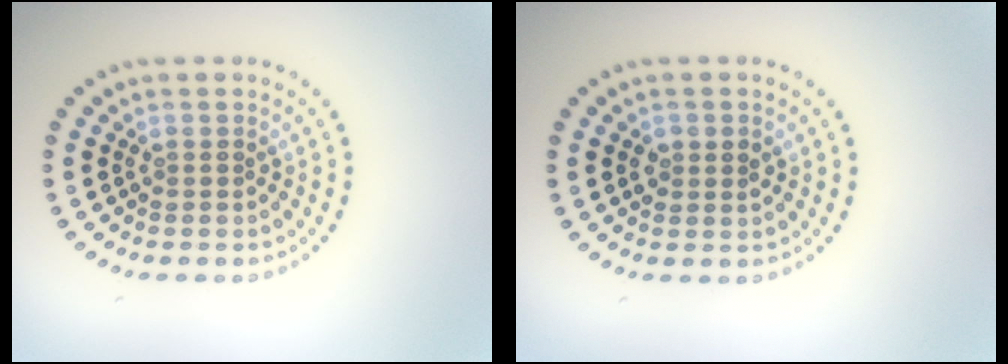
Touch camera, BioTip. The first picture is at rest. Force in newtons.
{"total": 1.5, "press": 1.5, "slide": 0.2}